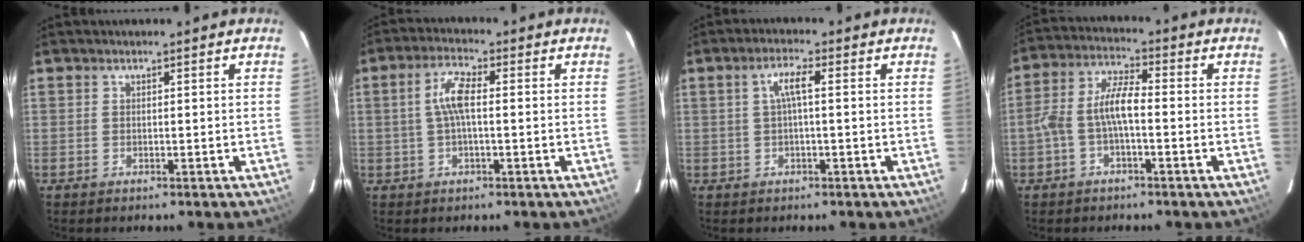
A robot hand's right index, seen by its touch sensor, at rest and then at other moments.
{"total": 5.3, "force": [0.2, 1.5, 5.1], "torque": [-0.104, 0.012, 0.003]}
{"total": 3.4, "force": [0.3, 0.4, 3.4], "torque": [-0.067, 0.007, 0.007]}
{"total": 6.5, "force": [-1.7, 2.0, 6.0], "torque": [-0.131, 0.018, -0.033]}